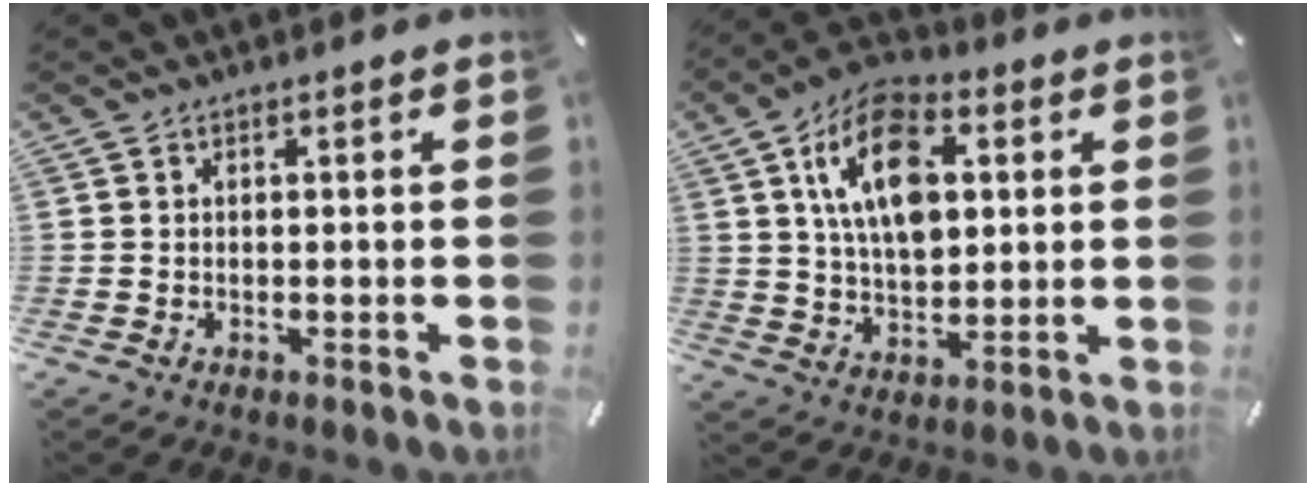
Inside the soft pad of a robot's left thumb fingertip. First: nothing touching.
{"total": 15.7, "force": [4.5, 9.7, 11.5], "torque": [-0.219, 0.003, 0.077]}